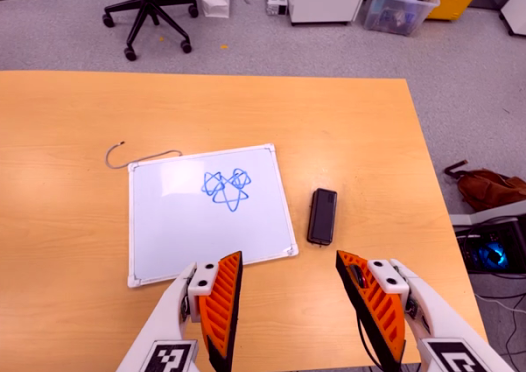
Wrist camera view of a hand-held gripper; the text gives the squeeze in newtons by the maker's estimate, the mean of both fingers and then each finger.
{"total": 0.0}